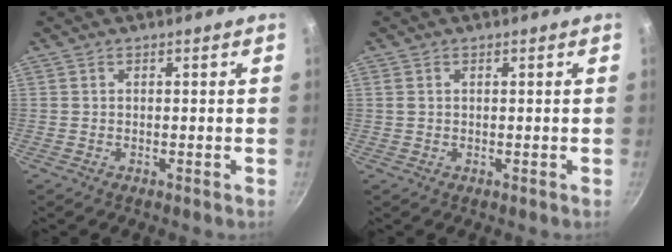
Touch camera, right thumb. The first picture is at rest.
{"total": 1.0, "force": [0.3, 0.7, 0.7], "torque": [-0.017, 0.008, 0.012]}